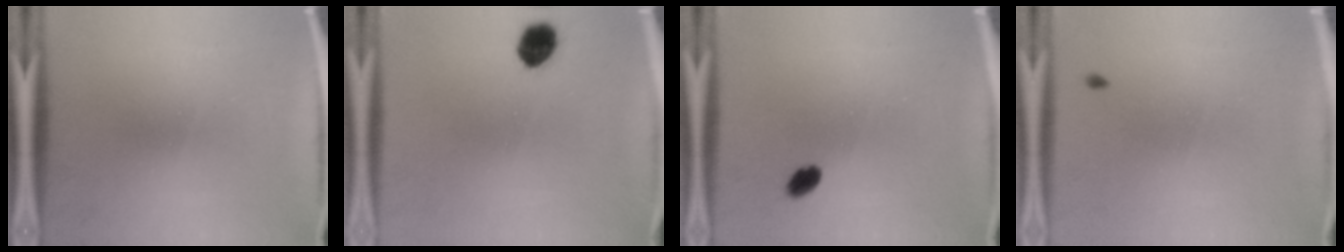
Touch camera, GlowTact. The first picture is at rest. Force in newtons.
{"total": 6.2}
{"total": 2.8}
{"total": 0.9}